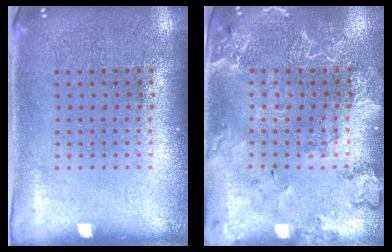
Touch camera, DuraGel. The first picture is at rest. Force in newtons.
{"total": 2.3, "press": 2.2, "slide": 0.4}